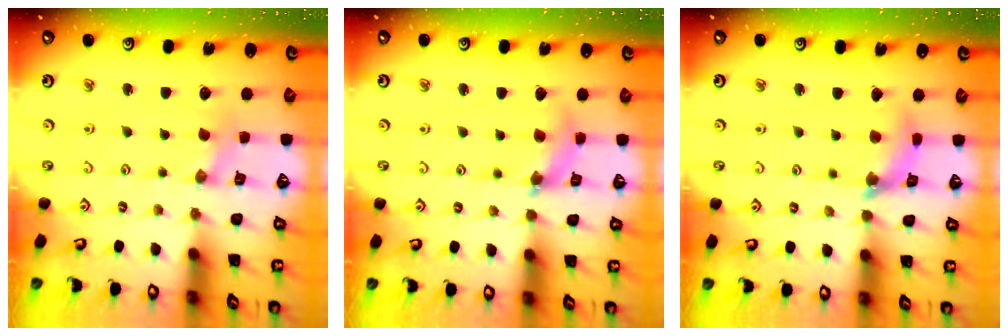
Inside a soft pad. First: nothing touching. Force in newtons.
{"total": 5.9, "press": 5.9, "slide": 0.7}
{"total": 7.2, "press": 7.2, "slide": 0.7}